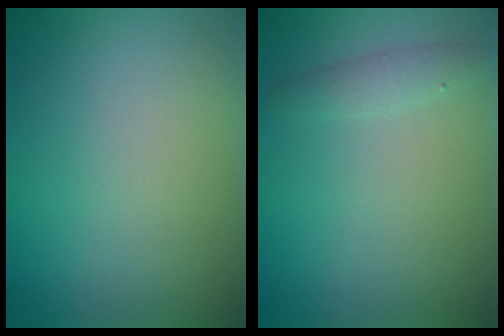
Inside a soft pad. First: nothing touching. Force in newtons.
{"total": 1.3, "press": 1.3, "slide": 0.1}